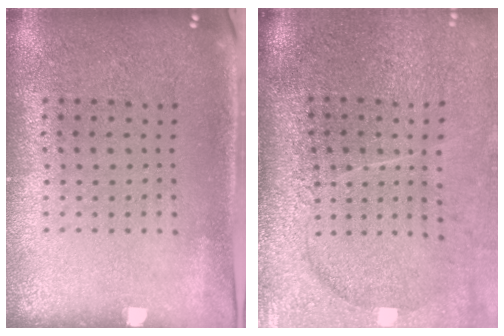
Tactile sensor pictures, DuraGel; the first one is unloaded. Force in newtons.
{"total": 4.6, "press": 3.6, "slide": 2.8}